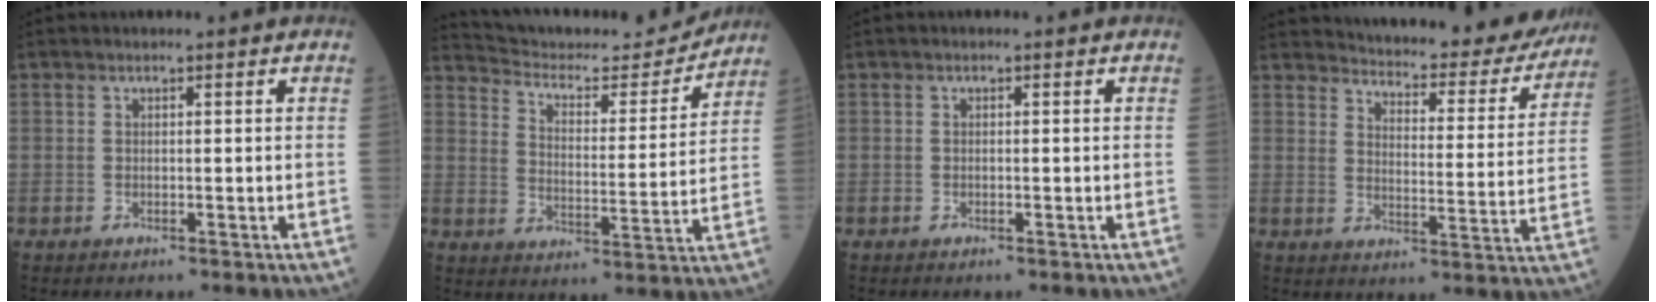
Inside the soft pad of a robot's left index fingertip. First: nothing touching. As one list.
[{"total": 15.9, "force": [15.5, 1.3, 3.1], "torque": [-0.056, -0.027, 0.226]}, {"total": 0.0}, {"total": 21.7, "force": [20.3, 4.4, 6.2], "torque": [-0.066, -0.062, 0.234]}]